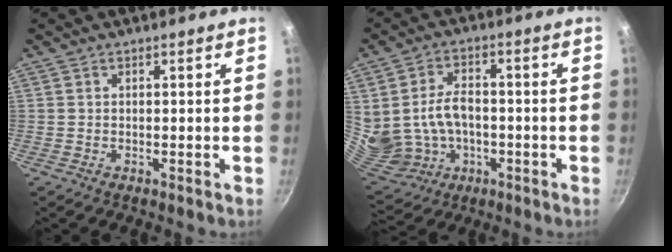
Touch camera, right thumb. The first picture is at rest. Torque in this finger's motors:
{"motor_torque": [-0.45, 0.55, 0.74, 0.43, 0.12]}